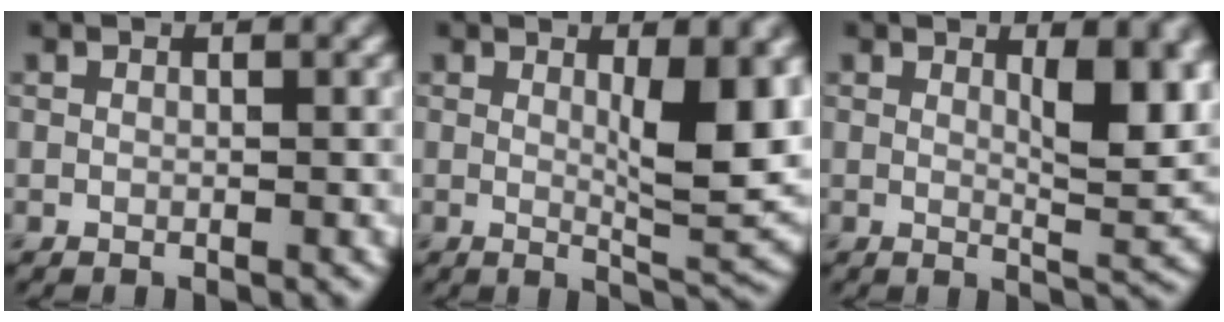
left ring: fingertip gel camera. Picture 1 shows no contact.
{"total": 6.3, "force": [1.1, 1.5, 6.0], "torque": [-0.085, -0.012, 0.023]}
{"total": 5.6, "force": [1.7, 1.8, 5.1], "torque": [-0.067, -0.007, 0.031]}